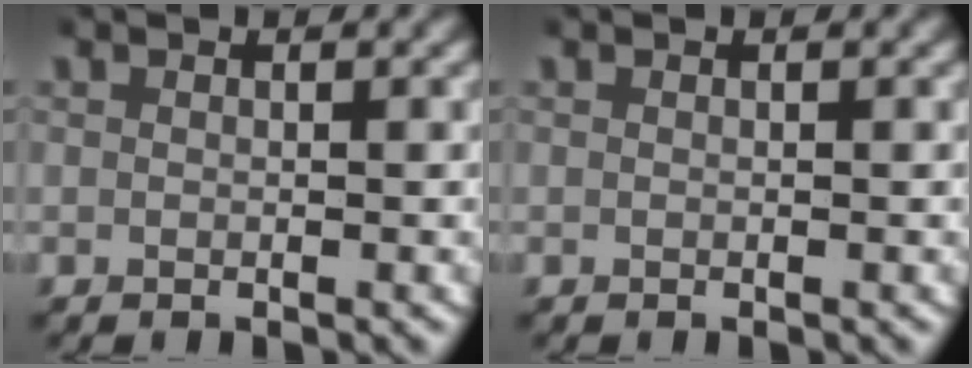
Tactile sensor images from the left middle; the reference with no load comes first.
{"total": 0.0}